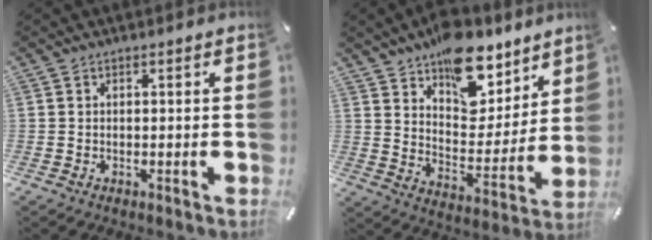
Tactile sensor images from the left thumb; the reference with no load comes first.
{"total": 16.4, "force": [12.1, 8.8, 6.9], "torque": [-0.087, -0.097, 0.217]}